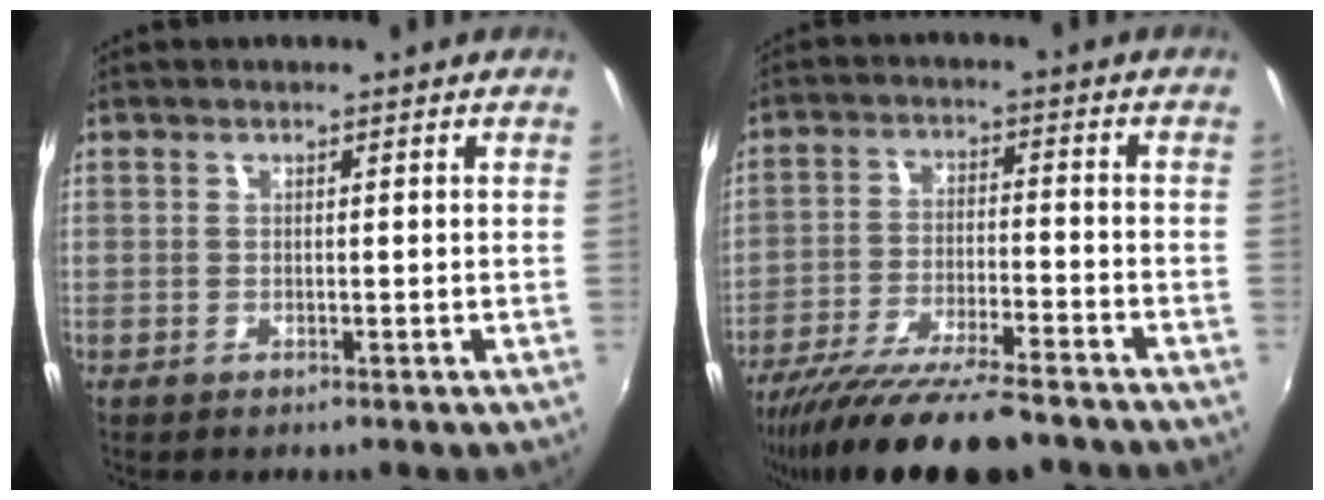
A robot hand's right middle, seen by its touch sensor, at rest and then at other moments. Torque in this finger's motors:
{"motor_torque": [1.08, -1.06, 0.47, 0.21]}